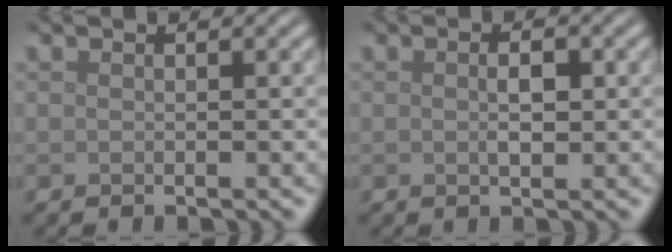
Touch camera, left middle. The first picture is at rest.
{"total": 1.8, "force": [0.1, 0.8, 1.6], "torque": [-0.030, 0.000, 0.001]}